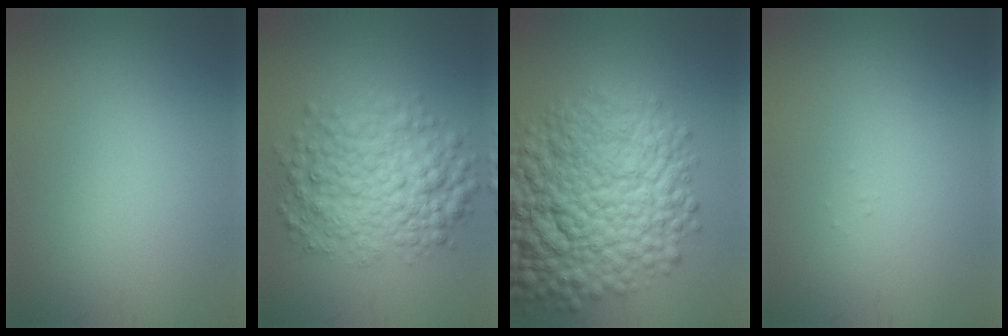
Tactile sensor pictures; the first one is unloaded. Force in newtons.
{"total": 6.8, "press": 6.8, "slide": 0.1}
{"total": 14.6, "press": 14.6, "slide": 0.5}
{"total": 0.0}